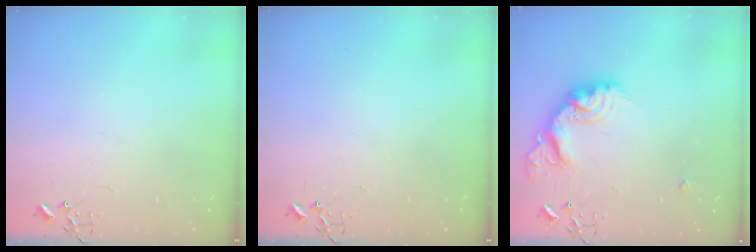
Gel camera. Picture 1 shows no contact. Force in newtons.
{"total": 0.0}
{"total": 17.9, "press": 17.8, "slide": 1.1}